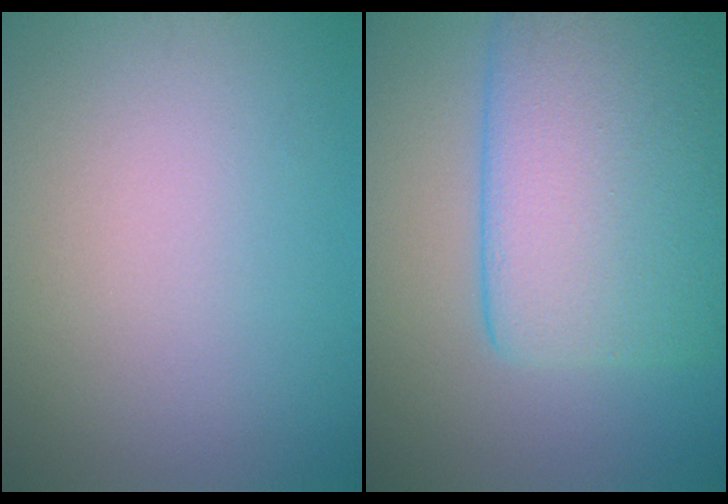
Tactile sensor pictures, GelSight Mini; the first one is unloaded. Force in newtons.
{"total": 10.9, "press": 10.9, "slide": 0.4}